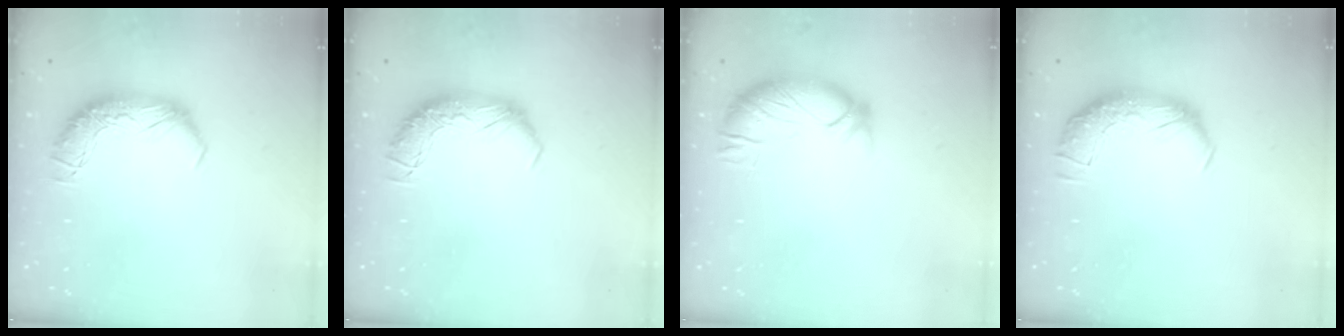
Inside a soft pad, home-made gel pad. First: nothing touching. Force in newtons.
{"total": 0.0}
{"total": 3.6, "press": 3.3, "slide": 1.4}
{"total": 2.4, "press": 1.1, "slide": 2.2}